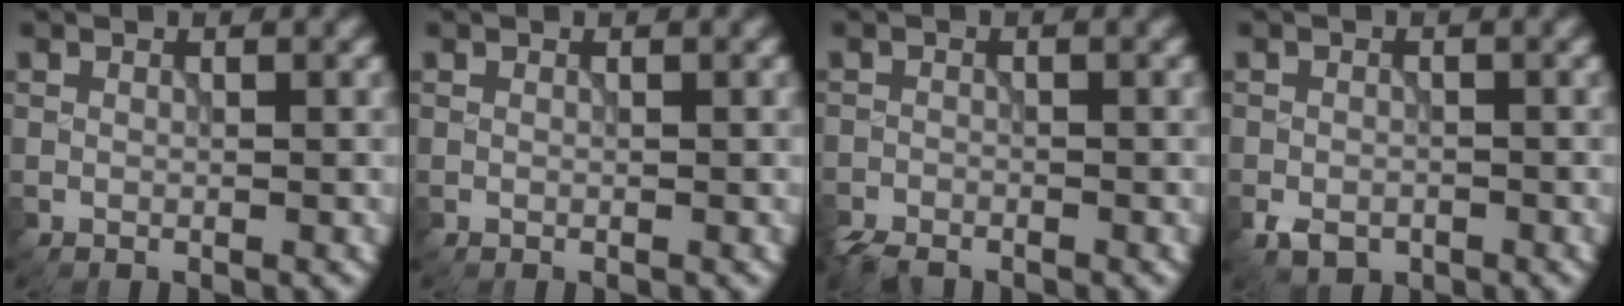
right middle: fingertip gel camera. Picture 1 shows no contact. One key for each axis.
{"total": 0.0}
{"total": 2.2, "fx": -2.0, "fy": 0.7, "fz": 0.5, "tx": -0.008, "ty": -0.006, "tz": -0.042}
{"total": 2.6, "fx": -1.5, "fy": 1.7, "fz": 1.3, "tx": -0.025, "ty": -0.009, "tz": -0.030}